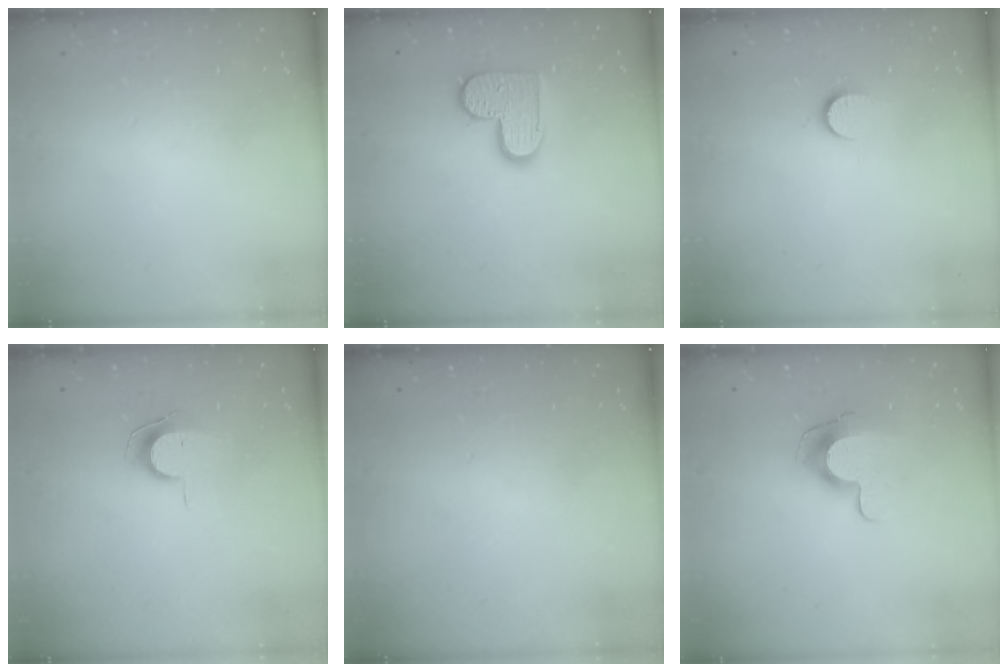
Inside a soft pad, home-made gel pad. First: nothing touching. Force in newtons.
{"total": 11.5, "press": 11.4, "slide": 0.6}
{"total": 6.7, "press": 6.7, "slide": 0.6}
{"total": 7.7, "press": 7.6, "slide": 0.4}
{"total": 0.0}
{"total": 9.9, "press": 9.9, "slide": 0.4}